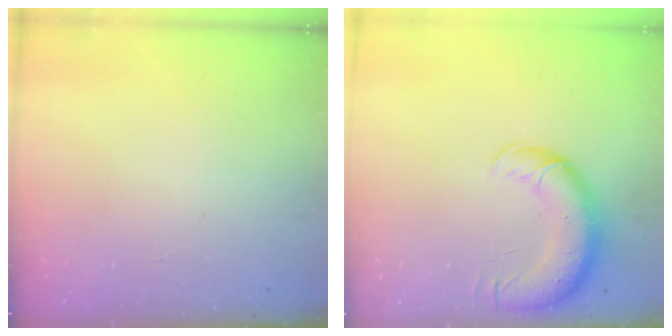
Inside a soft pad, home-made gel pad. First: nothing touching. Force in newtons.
{"total": 13.7, "press": 13.3, "slide": 3.1}